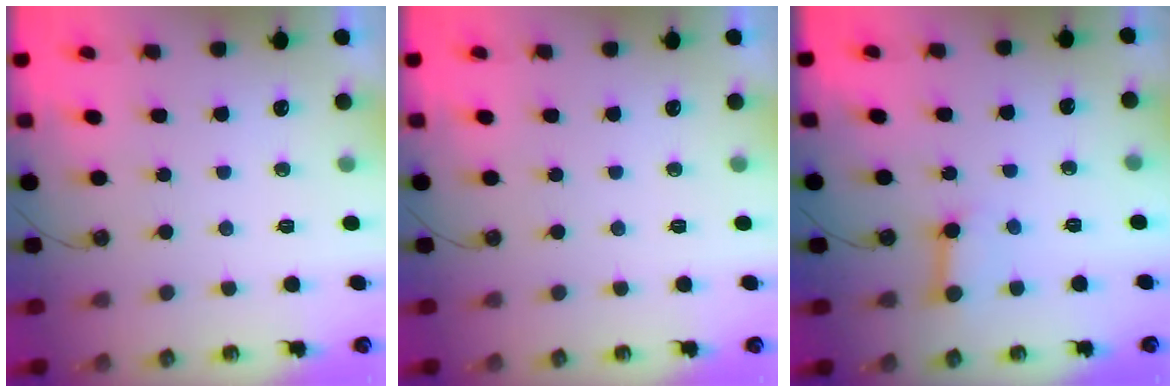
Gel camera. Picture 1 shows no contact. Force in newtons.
{"total": 0.0}
{"total": 6.1, "press": 6.0, "slide": 0.6}